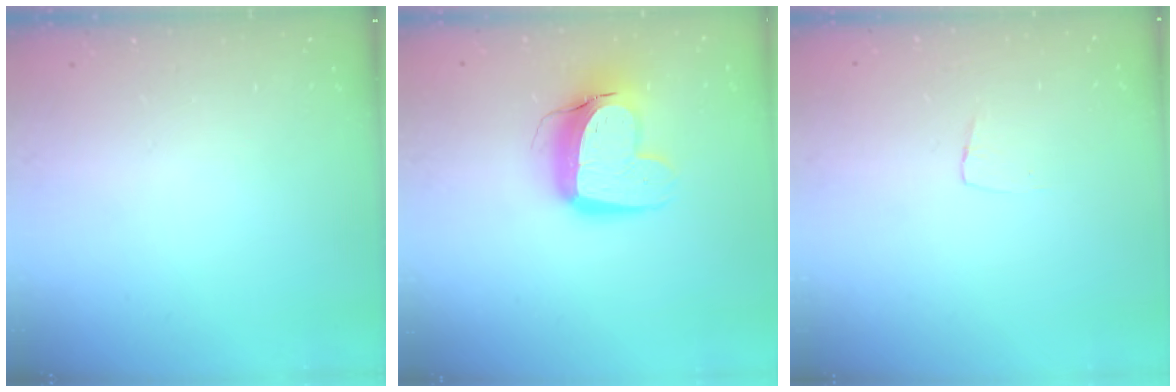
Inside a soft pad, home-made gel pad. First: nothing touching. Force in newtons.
{"total": 13.5, "press": 13.4, "slide": 1.4}
{"total": 3.3, "press": 3.3, "slide": 0.2}